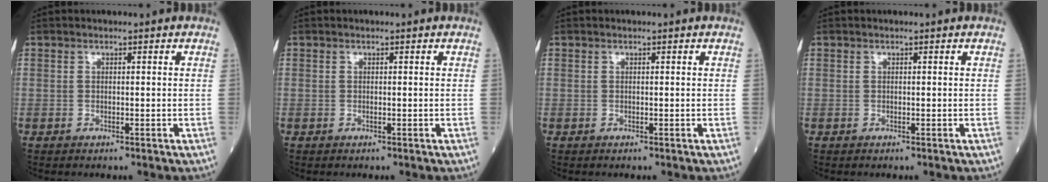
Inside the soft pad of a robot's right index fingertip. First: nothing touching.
{"total": 0.0}
{"total": 0.0}
{"total": 0.0}